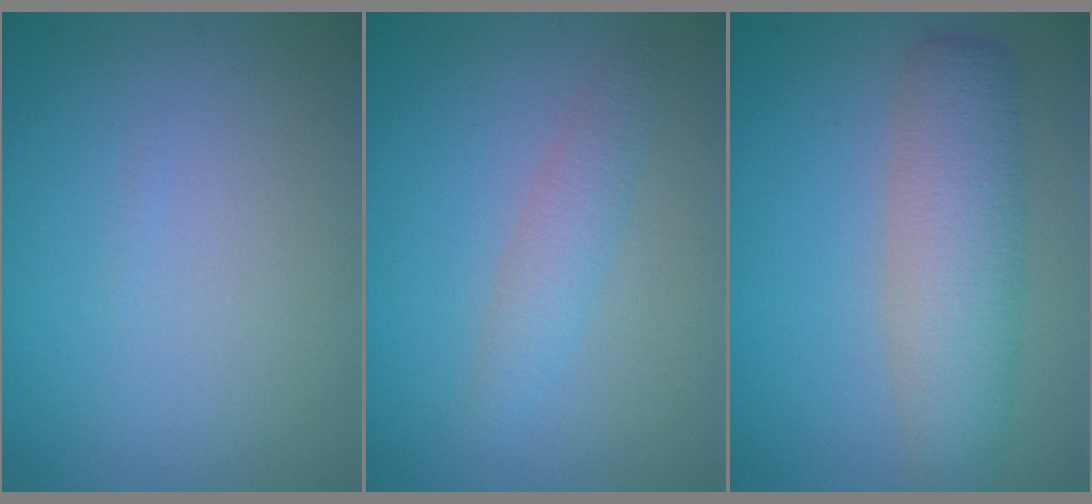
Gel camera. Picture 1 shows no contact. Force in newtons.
{"total": 2.0, "press": 2.0, "slide": 0.0}
{"total": 5.5, "press": 5.5, "slide": 0.2}